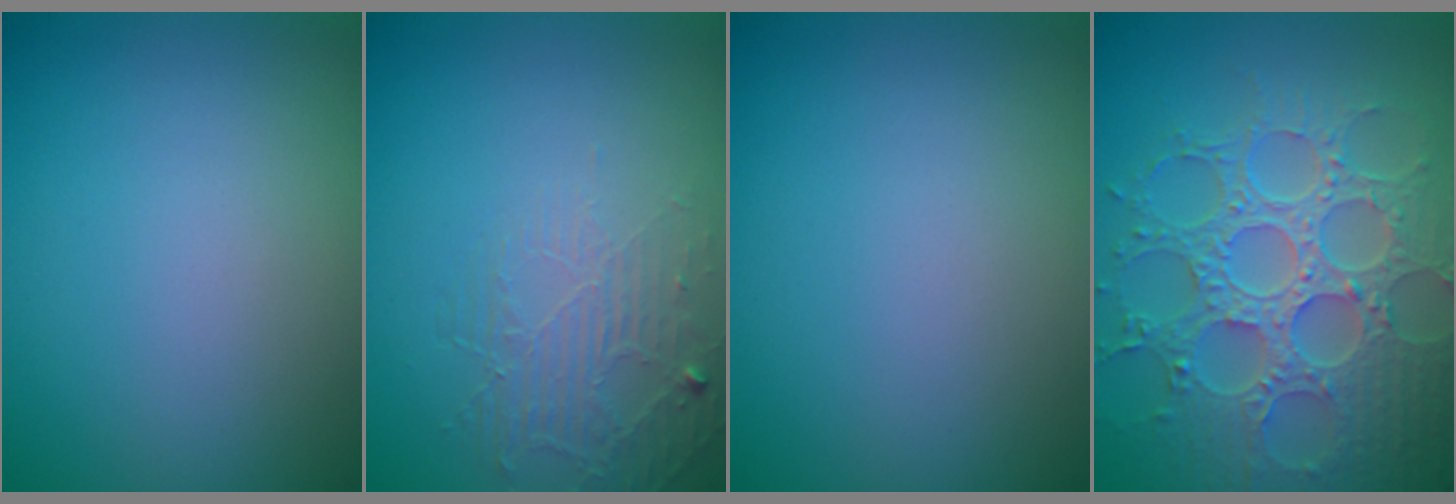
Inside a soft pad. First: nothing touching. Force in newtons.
{"total": 2.0, "press": 1.1, "slide": 1.7}
{"total": 0.0}
{"total": 8.7, "press": 6.5, "slide": 5.8}